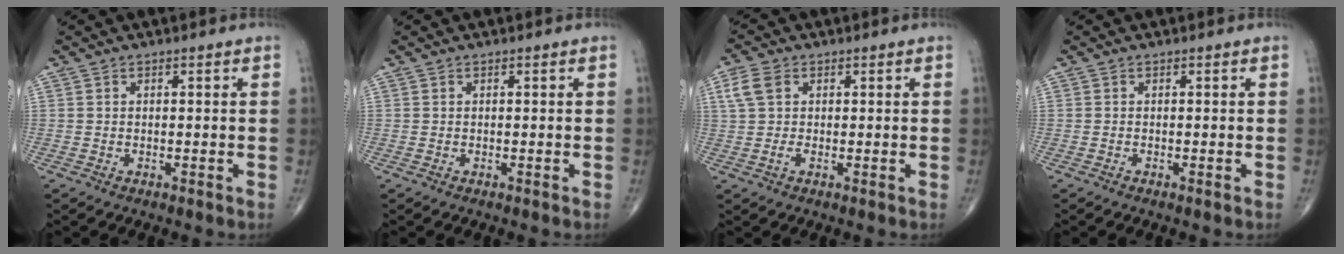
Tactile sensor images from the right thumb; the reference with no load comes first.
{"total": 0.0}
{"total": 4.7, "force": [1.2, 3.2, 3.2], "torque": [-0.073, 0.008, 0.022]}
{"total": 0.0}